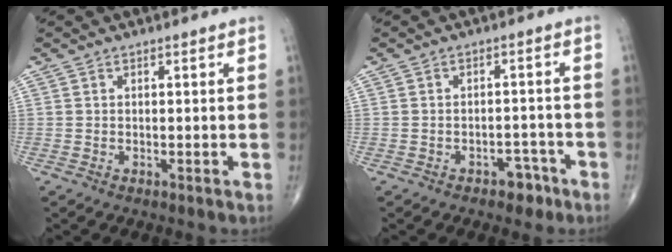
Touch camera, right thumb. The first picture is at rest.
{"total": 3.8, "force": [-2.4, 2.3, 1.7], "torque": [-0.007, 0.023, -0.030]}